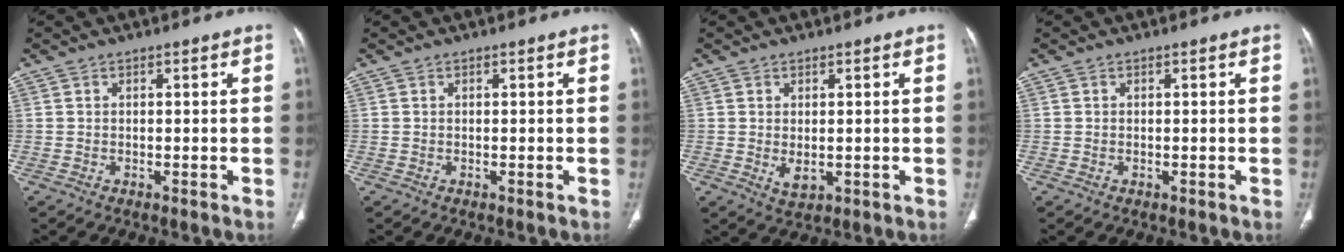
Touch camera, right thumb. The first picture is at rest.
{"total": 0.0}
{"total": 3.0, "force": [-0.2, 1.7, 2.5], "torque": [-0.039, -0.006, 0.007]}
{"total": 0.0}